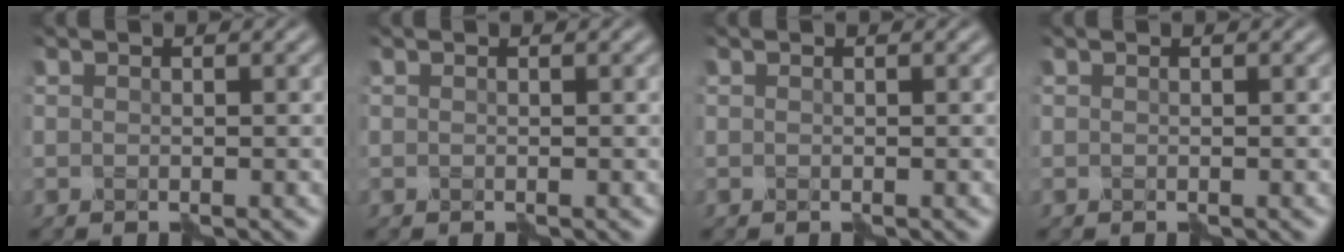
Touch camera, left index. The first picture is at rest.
{"total": 0.0}
{"total": 0.0}
{"total": 0.0}